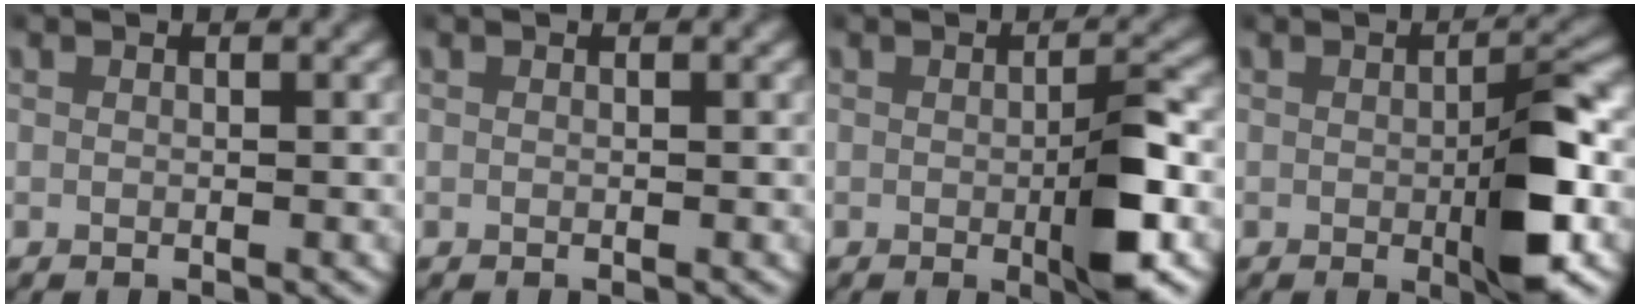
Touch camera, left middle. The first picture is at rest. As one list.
[{"total": 0.0}, {"total": 4.5, "force": [-0.8, 1.5, 4.2], "torque": [-0.056, -0.007, -0.011]}, {"total": 5.6, "force": [-0.8, 2.2, 5.1], "torque": [-0.070, -0.008, -0.009]}]